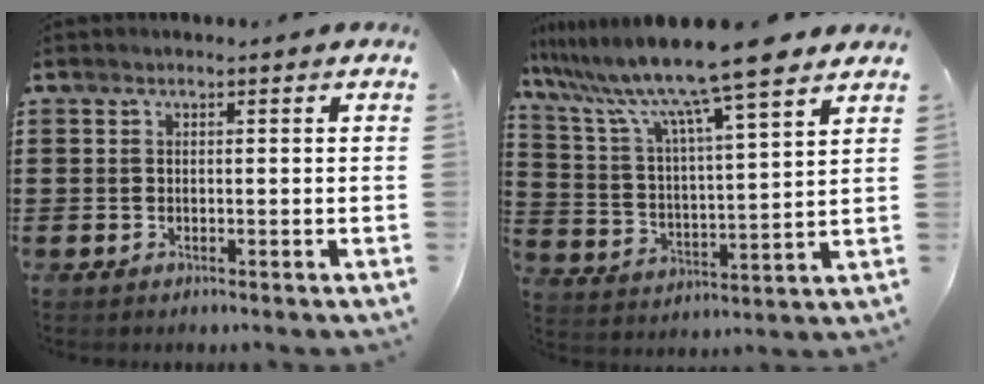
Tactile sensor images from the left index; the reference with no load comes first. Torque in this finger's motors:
{"motor_torque": [1.77, 0.36, 1.05, 0.21]}